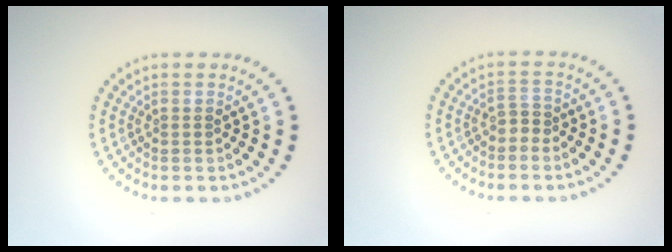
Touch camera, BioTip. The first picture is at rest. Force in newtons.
{"total": 1.1, "press": 0.8, "slide": 0.8}